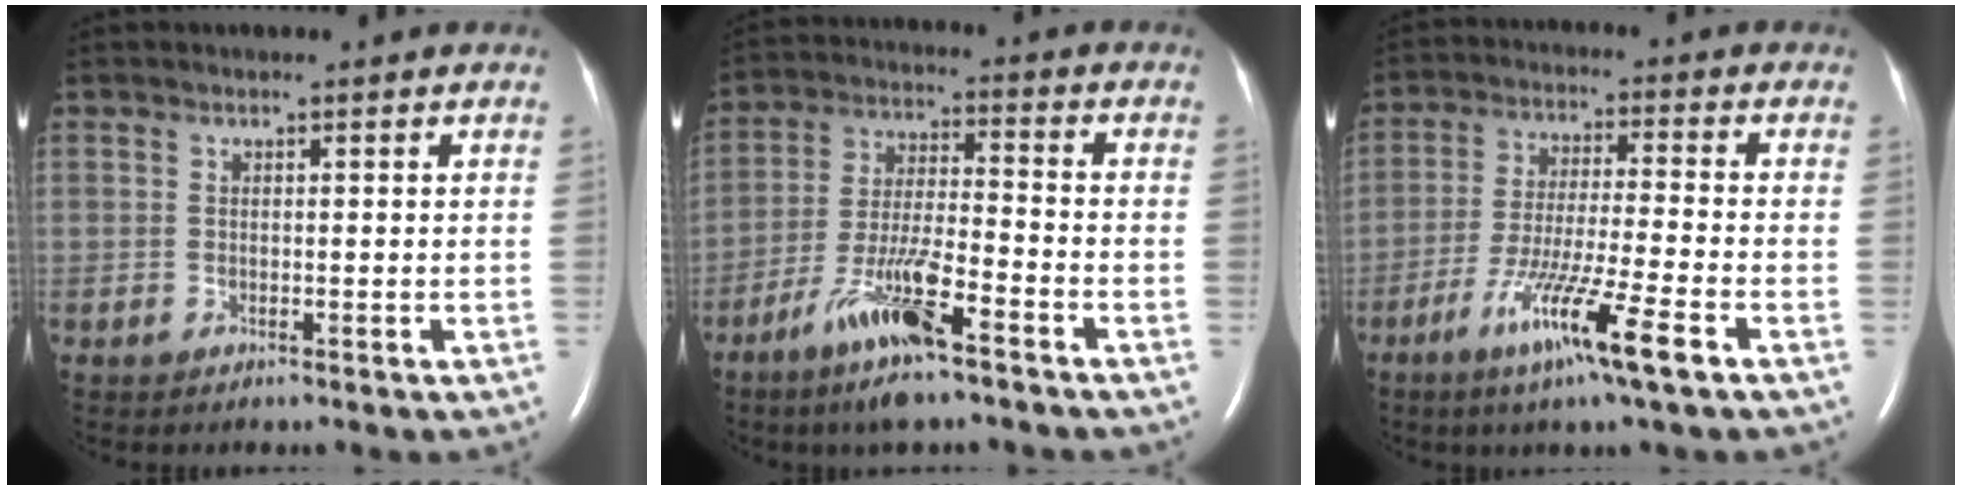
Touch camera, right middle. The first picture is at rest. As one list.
[{"total": 11.4, "force": [-7.1, 1.2, 8.9], "torque": [-0.177, -0.022, -0.132]}, {"total": 11.2, "force": [-6.0, -0.6, 9.5], "torque": [-0.179, -0.029, -0.111]}]